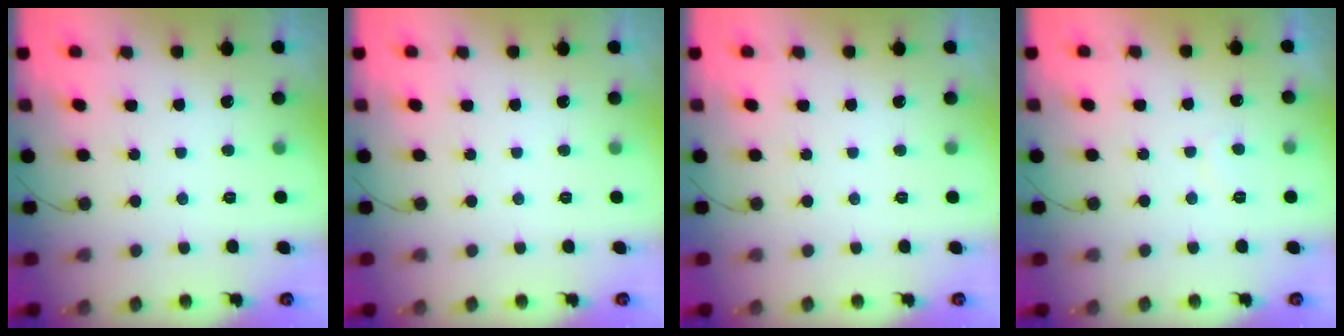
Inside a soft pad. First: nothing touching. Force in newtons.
{"total": 0.0}
{"total": 0.0}
{"total": 1.3, "press": 1.2, "slide": 0.5}